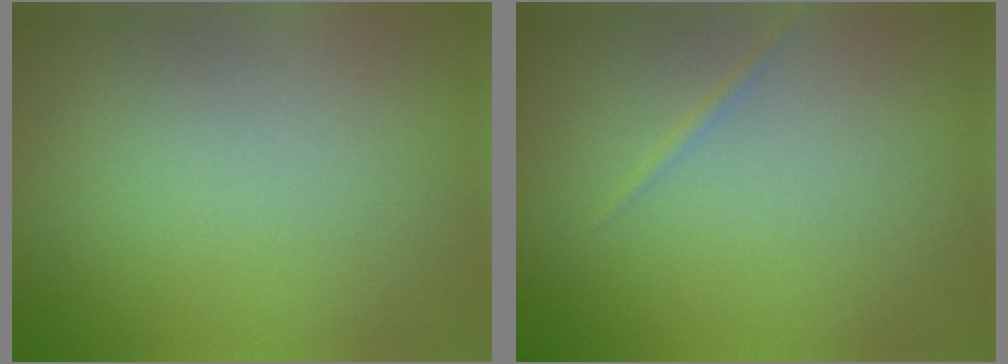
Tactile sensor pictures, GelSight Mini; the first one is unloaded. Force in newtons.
{"total": 0.5, "press": 0.5, "slide": 0.0}